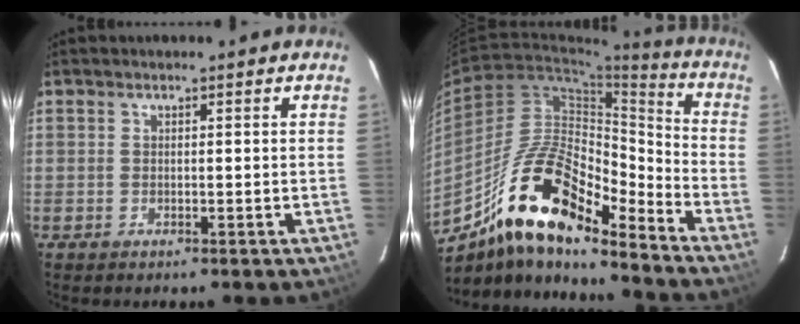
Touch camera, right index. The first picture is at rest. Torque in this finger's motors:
{"motor_torque": [1.01, -1.13, 1.02, 0.21]}